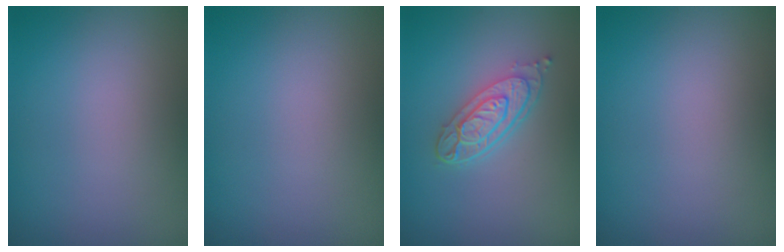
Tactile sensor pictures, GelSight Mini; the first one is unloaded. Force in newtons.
{"total": 0.0}
{"total": 4.1, "press": 3.1, "slide": 2.6}
{"total": 0.0}